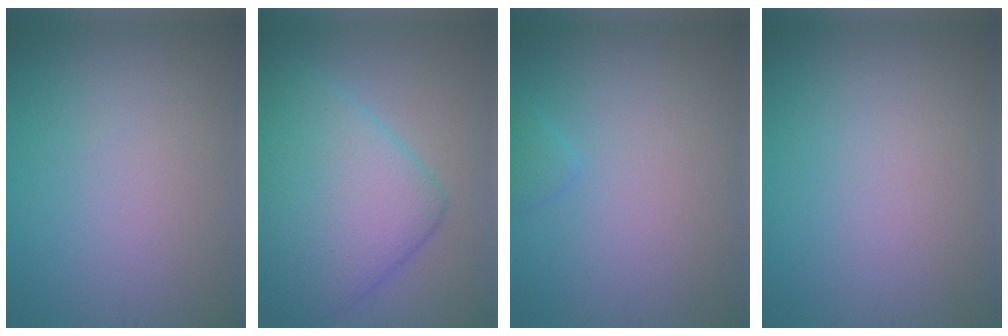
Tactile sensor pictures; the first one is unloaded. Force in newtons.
{"total": 10.1, "press": 10.1, "slide": 0.2}
{"total": 1.0, "press": 1.0, "slide": 0.1}
{"total": 0.0}